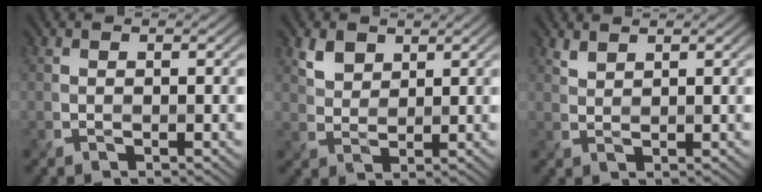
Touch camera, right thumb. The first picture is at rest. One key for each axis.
{"total": 3.0, "fx": 1.9, "fy": 1.8, "fz": 1.3, "tx": -0.033, "ty": -0.004, "tz": 0.043}
{"total": 1.4, "fx": 1.2, "fy": 0.3, "fz": 0.5, "tx": -0.016, "ty": 0.001, "tz": 0.030}